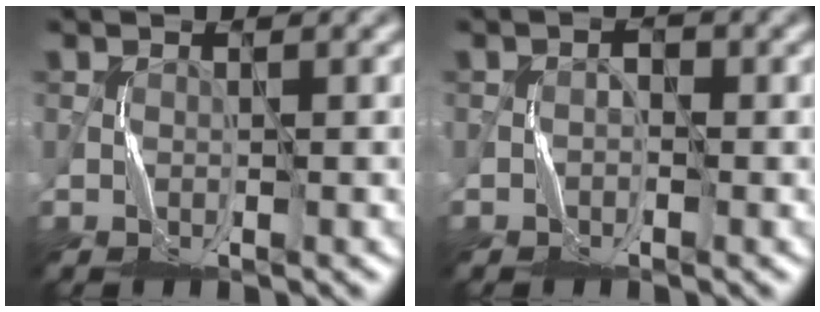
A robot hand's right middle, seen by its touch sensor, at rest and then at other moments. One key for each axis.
{"total": 1.0, "fx": -0.5, "fy": 0.8, "fz": 0.5, "tx": 0.005, "ty": 0.006, "tz": -0.011}